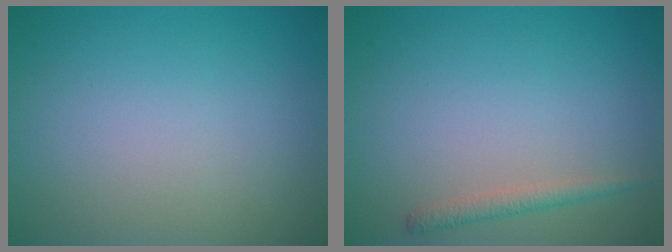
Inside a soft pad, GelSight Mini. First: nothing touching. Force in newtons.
{"total": 1.4, "press": 1.4, "slide": 0.1}